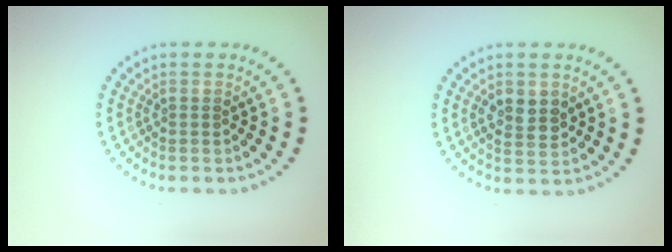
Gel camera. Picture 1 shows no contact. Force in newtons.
{"total": 2.4, "press": 2.4, "slide": 0.3}